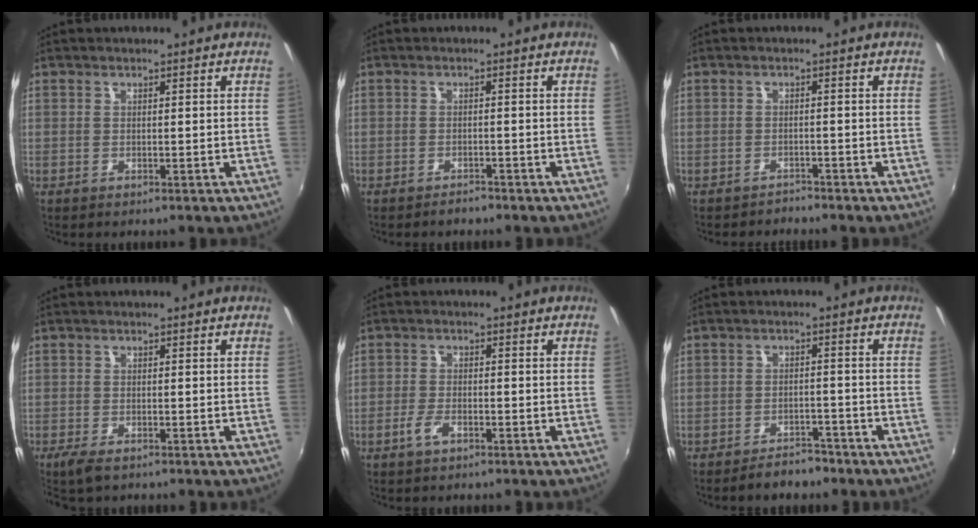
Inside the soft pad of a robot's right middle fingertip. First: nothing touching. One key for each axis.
{"total": 2.1, "fx": -1.9, "fy": 0.7, "fz": 0.4, "tx": -0.013, "ty": -0.008, "tz": -0.030}
{"total": 2.5, "fx": -2.4, "fy": 0.7, "fz": 0.0, "tx": -0.007, "ty": -0.011, "tz": -0.037}
{"total": 3.3, "fx": -2.4, "fy": 1.1, "fz": 2.0, "tx": -0.049, "ty": -0.012, "tz": -0.045}
{"total": 3.0, "fx": -1.8, "fy": 1.3, "fz": 1.9, "tx": -0.050, "ty": -0.004, "tz": -0.037}
{"total": 5.5, "fx": -4.8, "fy": 2.3, "fz": 1.5, "tx": -0.044, "ty": 0.002, "tz": -0.065}